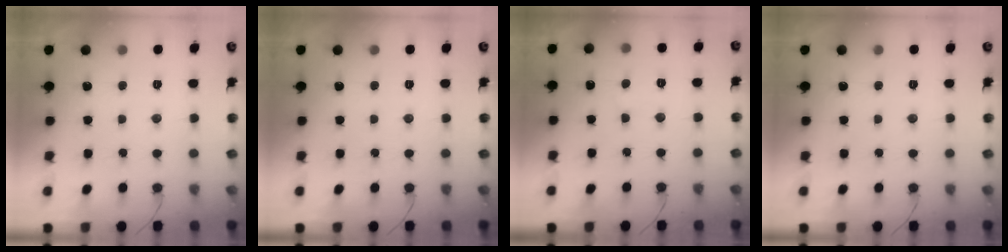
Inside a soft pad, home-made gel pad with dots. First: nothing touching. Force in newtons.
{"total": 0.0}
{"total": 2.9, "press": 2.9, "slide": 0.3}
{"total": 0.0}